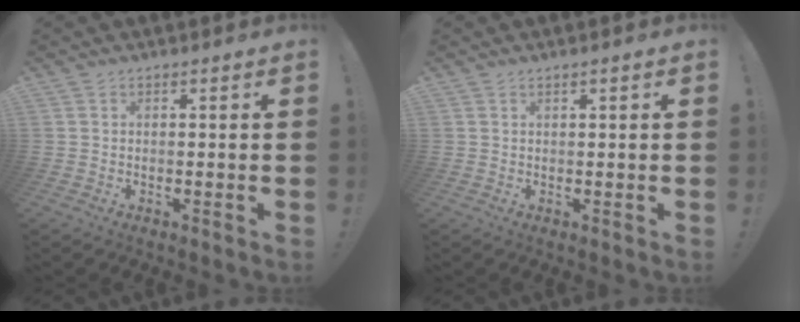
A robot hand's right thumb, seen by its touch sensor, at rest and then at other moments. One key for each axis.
{"total": 0.9, "fx": 0.6, "fy": 0.0, "fz": 0.7, "tx": -0.010, "ty": -0.001, "tz": 0.009}